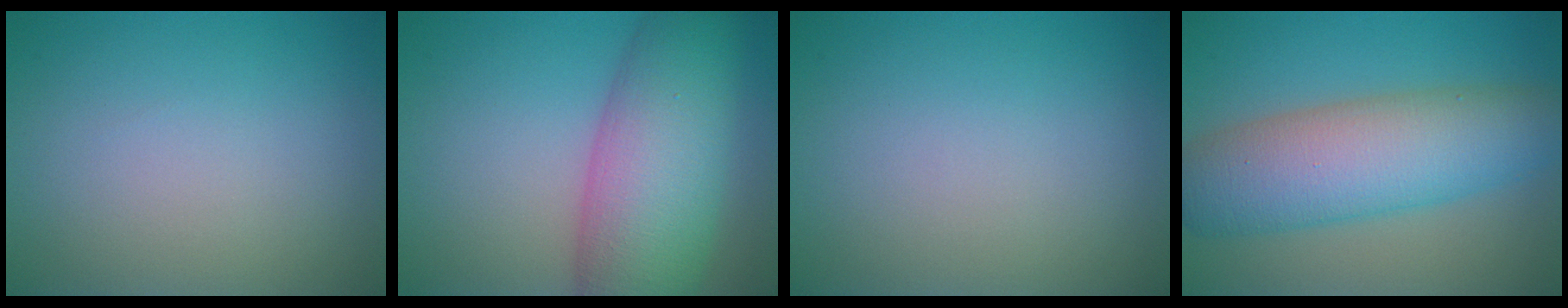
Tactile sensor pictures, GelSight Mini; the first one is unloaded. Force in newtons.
{"total": 11.0, "press": 11.0, "slide": 0.3}
{"total": 0.0}
{"total": 9.1, "press": 9.1, "slide": 0.1}